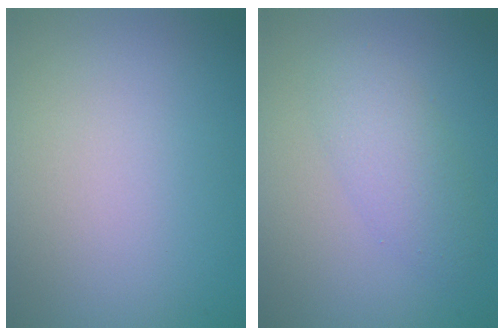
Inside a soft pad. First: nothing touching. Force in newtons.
{"total": 2.9, "press": 2.8, "slide": 0.2}